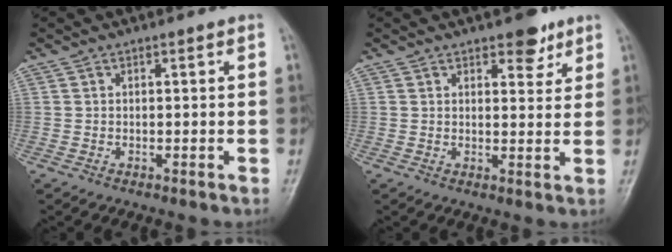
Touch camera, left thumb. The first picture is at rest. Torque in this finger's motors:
{"motor_torque": [0.93, 0.12, 0.76, -0.28, 0.00]}